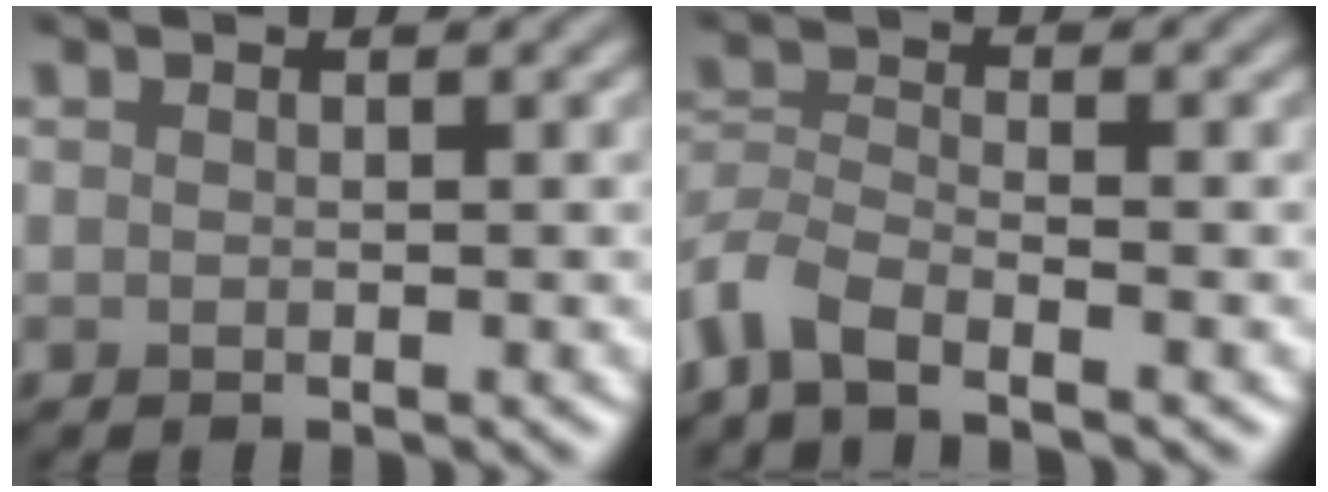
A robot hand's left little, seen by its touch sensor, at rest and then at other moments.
{"total": 4.2, "force": [-3.2, 1.3, 2.3], "torque": [-0.051, -0.008, -0.075]}